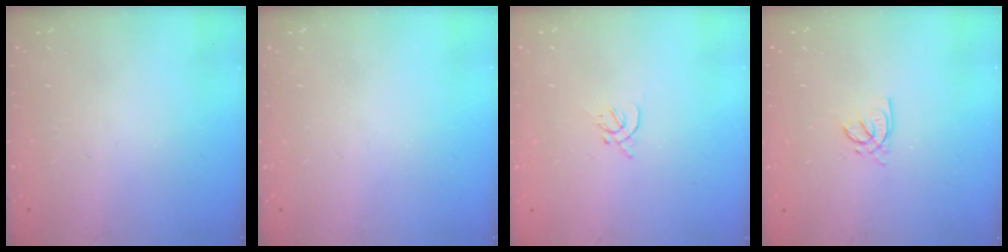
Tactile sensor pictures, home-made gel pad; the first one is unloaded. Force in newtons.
{"total": 0.0}
{"total": 1.9, "press": 1.8, "slide": 0.5}
{"total": 2.6, "press": 2.6, "slide": 0.2}